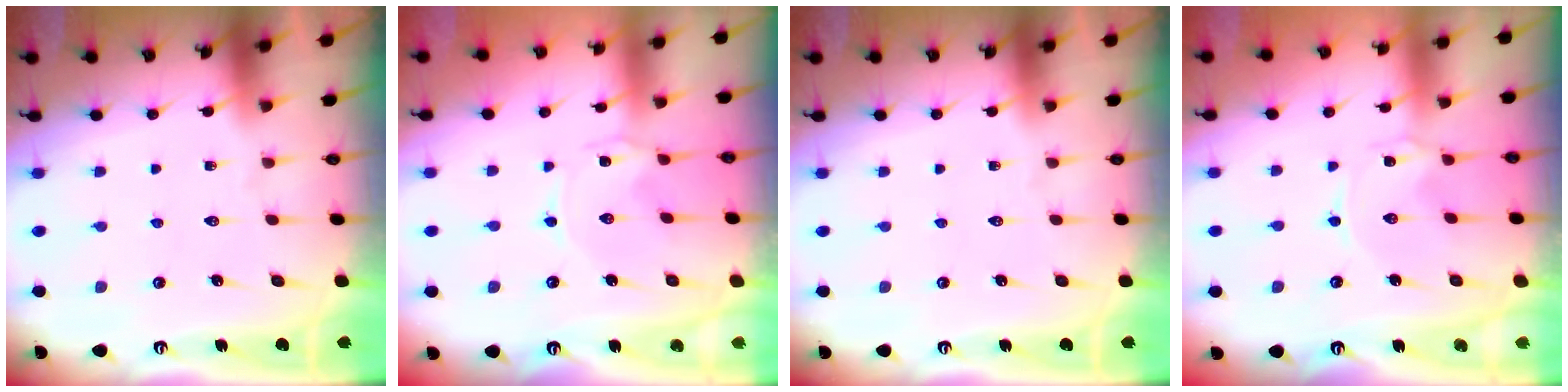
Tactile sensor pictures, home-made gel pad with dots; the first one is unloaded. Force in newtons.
{"total": 0.7, "press": 0.7, "slide": 0.1}
{"total": 0.0}
{"total": 0.0}